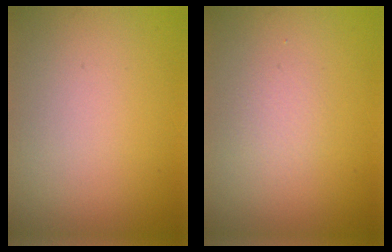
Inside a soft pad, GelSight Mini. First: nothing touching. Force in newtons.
{"total": 1.2, "press": 1.2, "slide": 0.1}